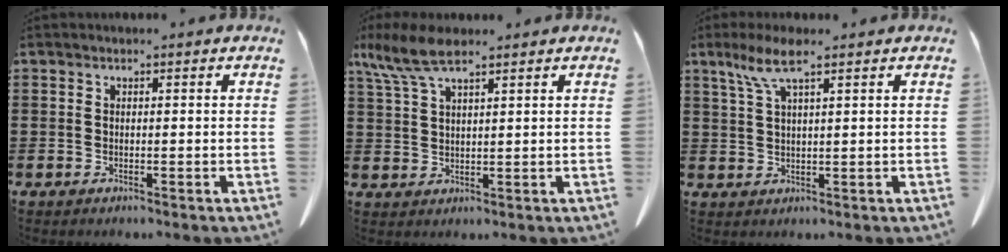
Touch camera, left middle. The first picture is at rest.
{"total": 6.7, "force": [4.6, 1.7, 4.6], "torque": [-0.116, -0.009, 0.079]}
{"total": 5.4, "force": [3.1, 0.8, 4.3], "torque": [-0.100, 0.001, 0.053]}